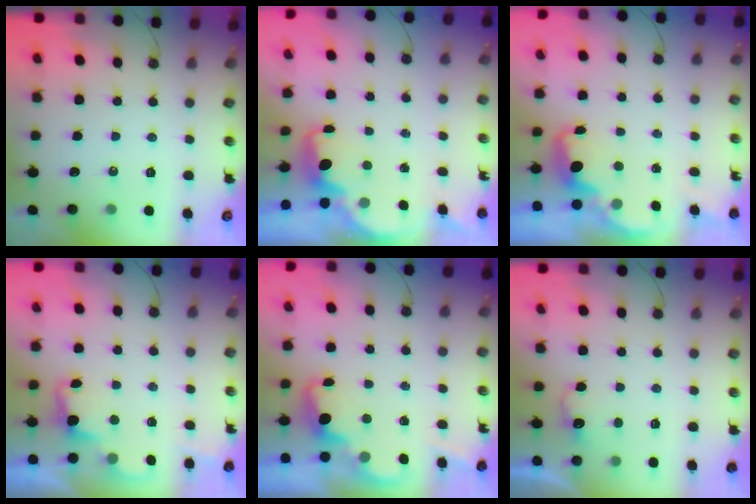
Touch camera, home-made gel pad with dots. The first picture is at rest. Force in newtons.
{"total": 2.2, "press": 2.1, "slide": 0.6}
{"total": 2.3, "press": 2.3, "slide": 0.5}
{"total": 2.0, "press": 1.8, "slide": 0.9}
{"total": 2.0, "press": 1.9, "slide": 0.6}
{"total": 3.3, "press": 3.2, "slide": 1.0}